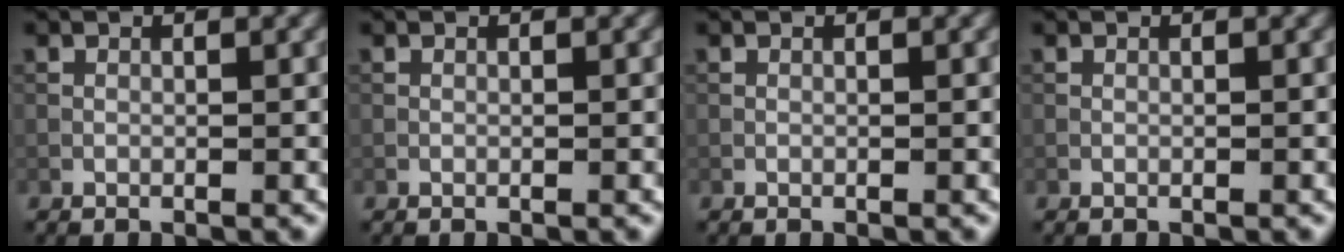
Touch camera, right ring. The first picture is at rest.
{"total": 0.0}
{"total": 0.0}
{"total": 0.0}